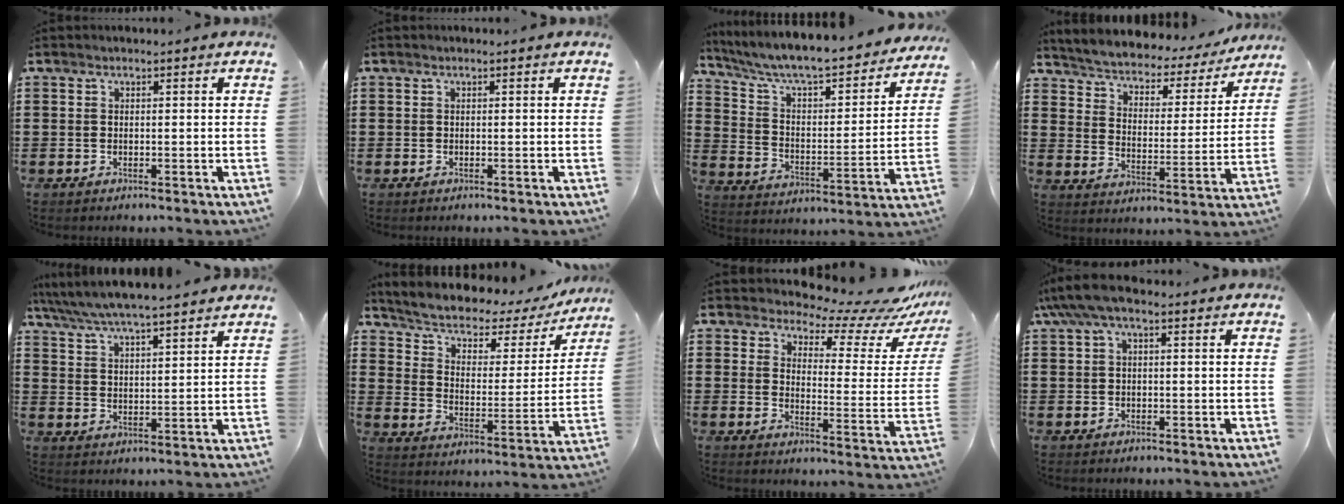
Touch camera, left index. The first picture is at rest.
{"total": 0.0}
{"total": 6.7, "force": [5.8, 0.7, 3.1], "torque": [-0.088, -0.053, 0.093]}
{"total": 3.4, "force": [3.4, 0.5, 0.3], "torque": [-0.030, -0.033, 0.047]}
{"total": 5.8, "force": [5.6, -0.1, 1.8], "torque": [-0.056, -0.028, 0.098]}
{"total": 4.1, "force": [2.7, 2.2, 2.1], "torque": [-0.058, -0.022, 0.037]}
{"total": 7.6, "force": [6.7, 2.3, 2.7], "torque": [-0.053, -0.055, 0.112]}
{"total": 3.5, "force": [0.8, 1.2, 3.2], "torque": [-0.076, 0.002, 0.008]}